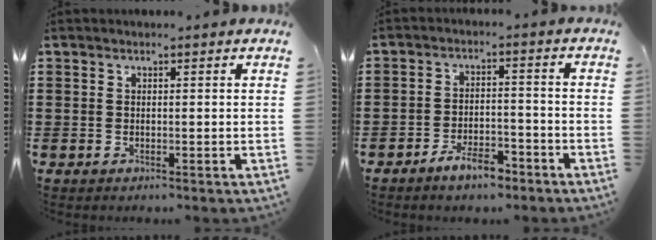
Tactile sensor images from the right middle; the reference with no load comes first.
{"total": 5.3, "force": [-4.4, 1.7, 2.5], "torque": [-0.052, 0.007, -0.085]}